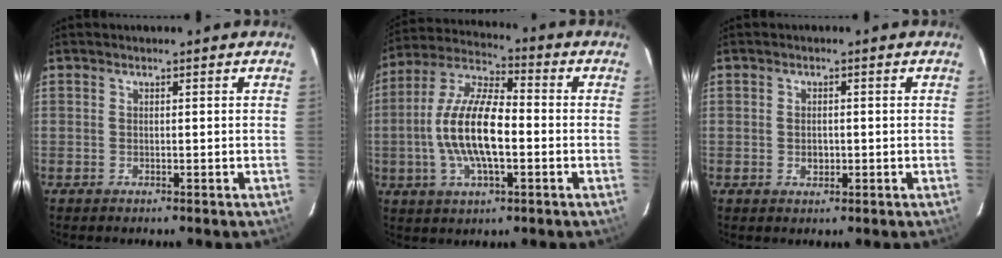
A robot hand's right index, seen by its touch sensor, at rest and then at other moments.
{"total": 15.0, "force": [-2.2, 5.5, 13.7], "torque": [-0.278, 0.006, -0.046]}
{"total": 2.1, "force": [-0.2, 1.6, 1.3], "torque": [-0.021, 0.002, -0.003]}